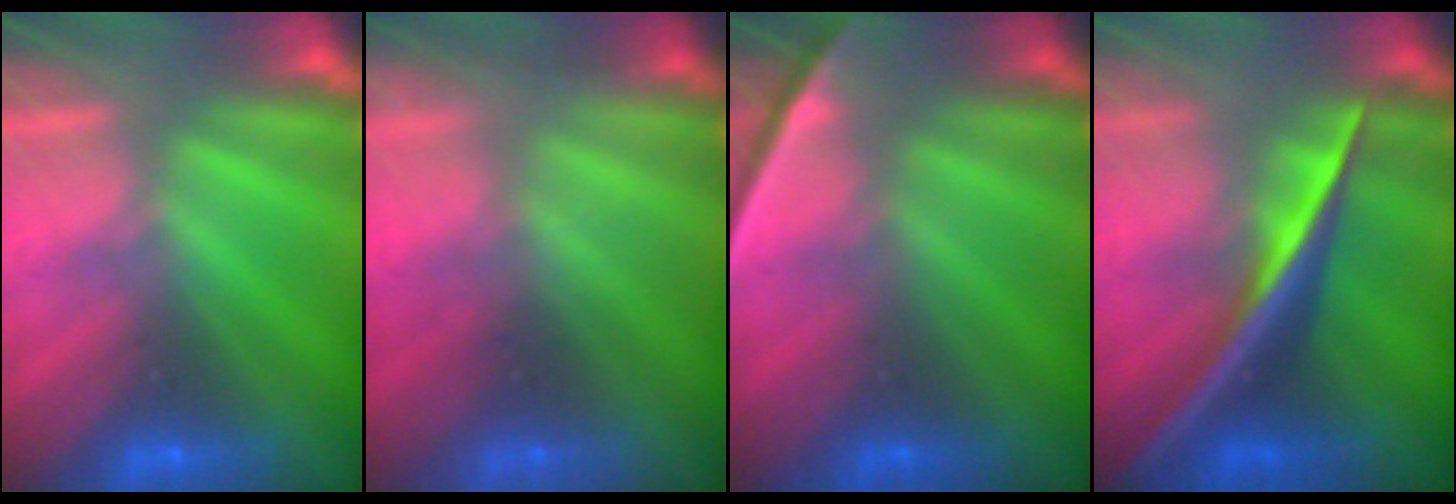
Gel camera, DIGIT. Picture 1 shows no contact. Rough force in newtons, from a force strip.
{"total": 2.3}
{"total": 2.2}
{"total": 2.5}